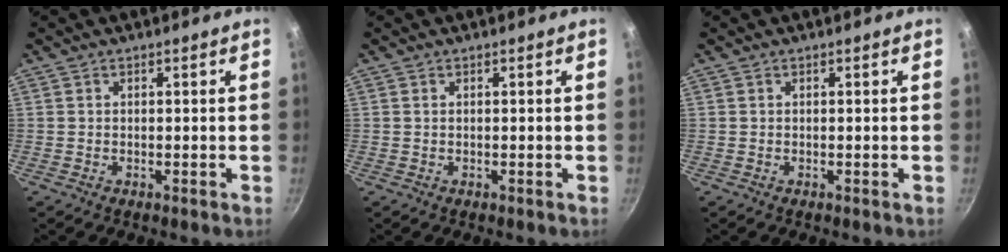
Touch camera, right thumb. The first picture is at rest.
{"total": 0.0}
{"total": 0.0}